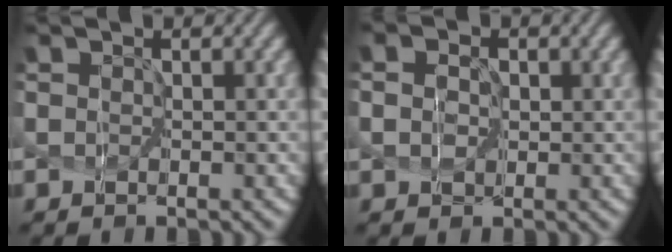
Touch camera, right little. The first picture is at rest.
{"total": 1.7, "force": [0.2, 1.4, 1.0], "torque": [-0.022, 0.007, 0.000]}